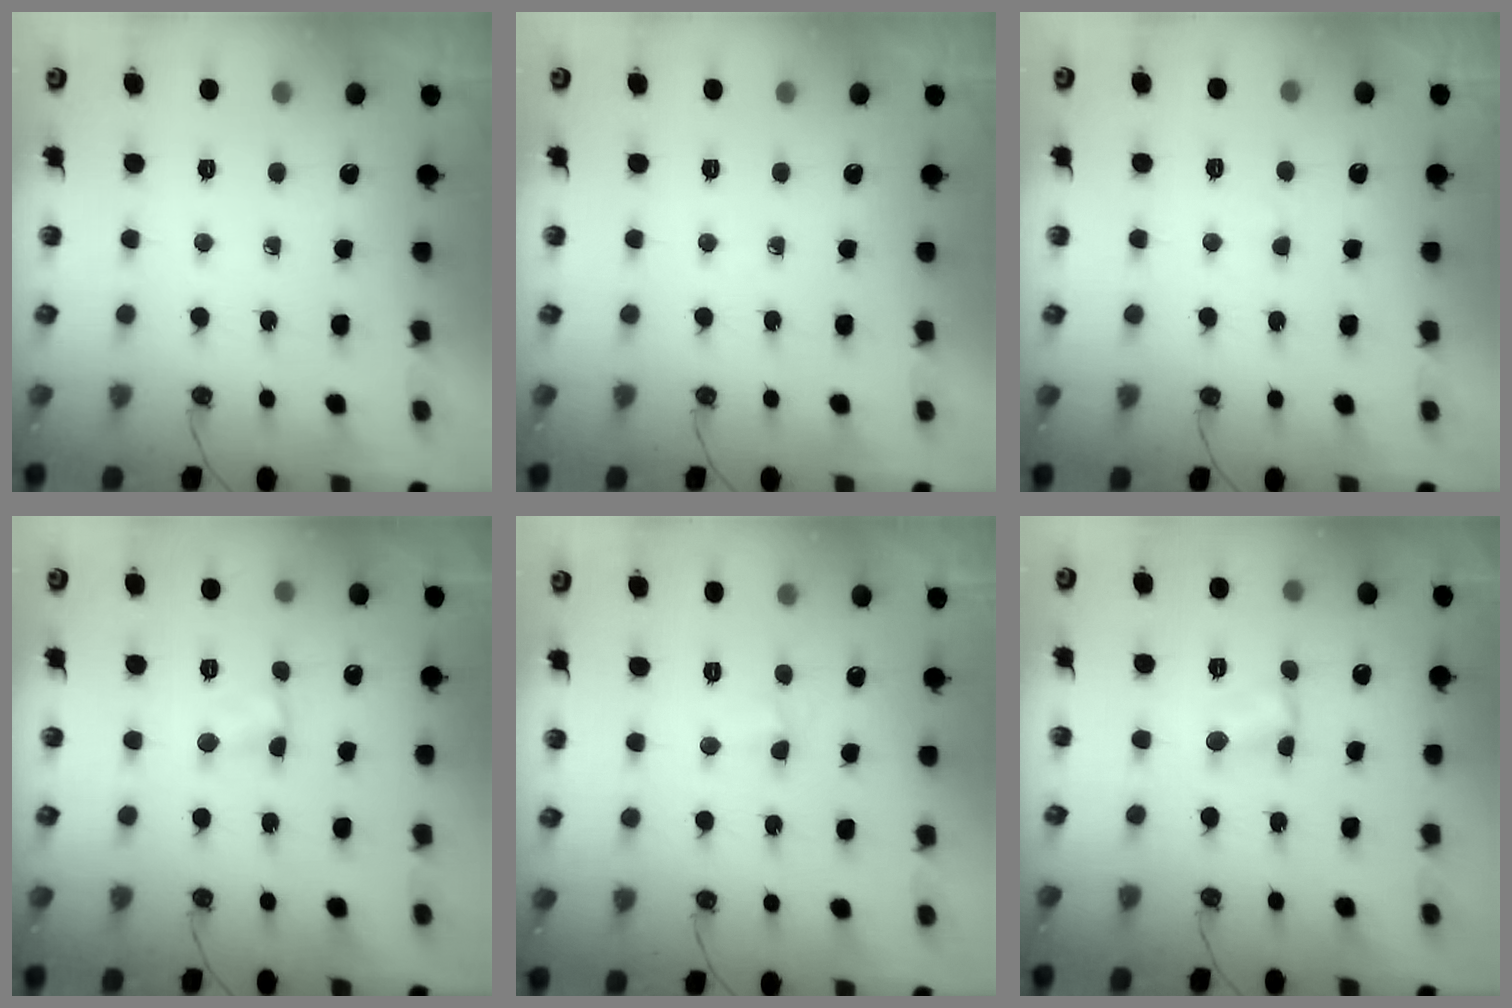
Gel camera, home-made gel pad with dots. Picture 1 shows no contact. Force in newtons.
{"total": 0.0}
{"total": 2.3, "press": 2.3, "slide": 0.4}
{"total": 2.3, "press": 2.3, "slide": 0.3}
{"total": 4.5, "press": 4.5, "slide": 0.6}
{"total": 1.7, "press": 1.6, "slide": 0.2}